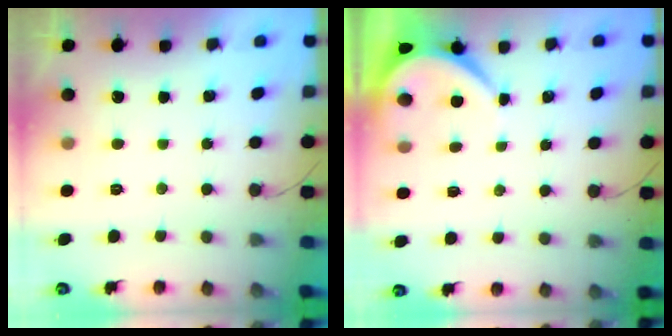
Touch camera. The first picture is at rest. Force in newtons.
{"total": 3.9, "press": 3.9, "slide": 0.6}